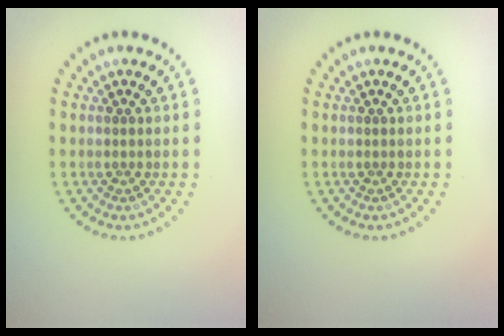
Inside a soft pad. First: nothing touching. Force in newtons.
{"total": 0.0}